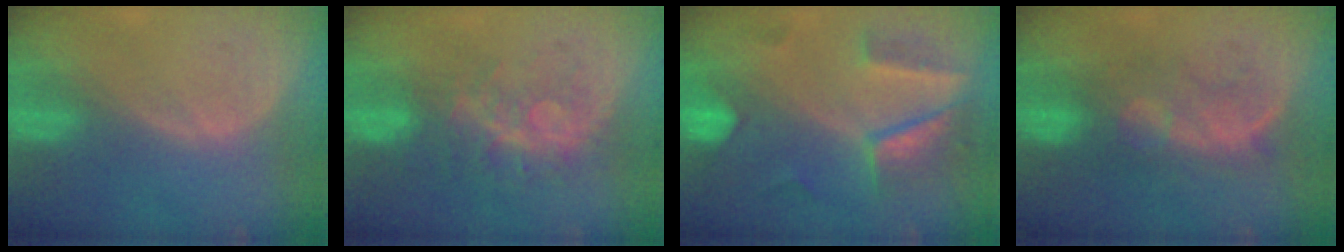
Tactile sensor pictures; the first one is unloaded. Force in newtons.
{"total": 8.4, "press": 6.9, "slide": 4.8}
{"total": 7.4, "press": 7.2, "slide": 1.4}
{"total": 7.5, "press": 7.2, "slide": 2.1}